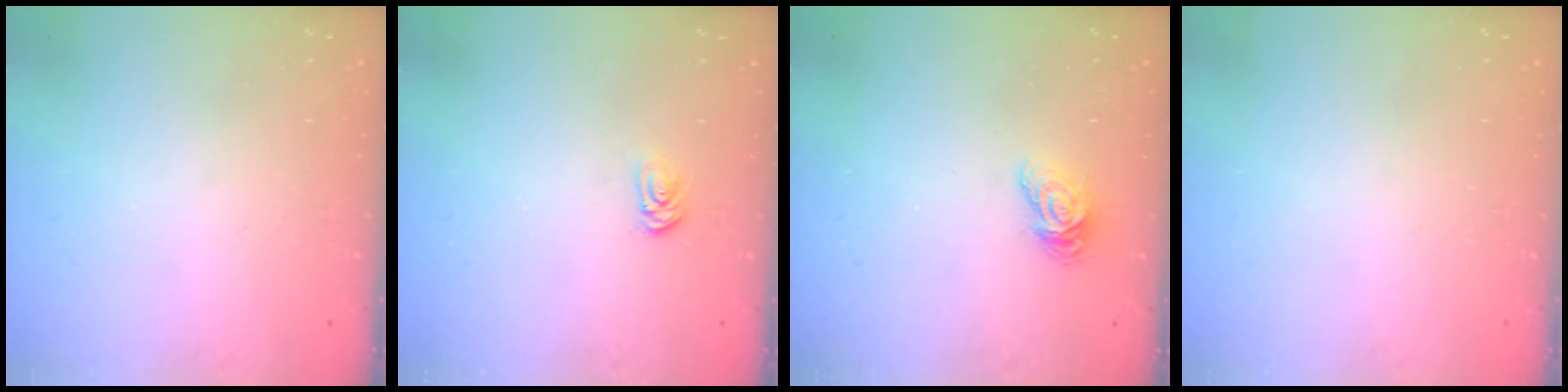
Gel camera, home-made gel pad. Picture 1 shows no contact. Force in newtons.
{"total": 2.0, "press": 2.0, "slide": 0.3}
{"total": 8.4, "press": 8.4, "slide": 0.3}
{"total": 0.0}